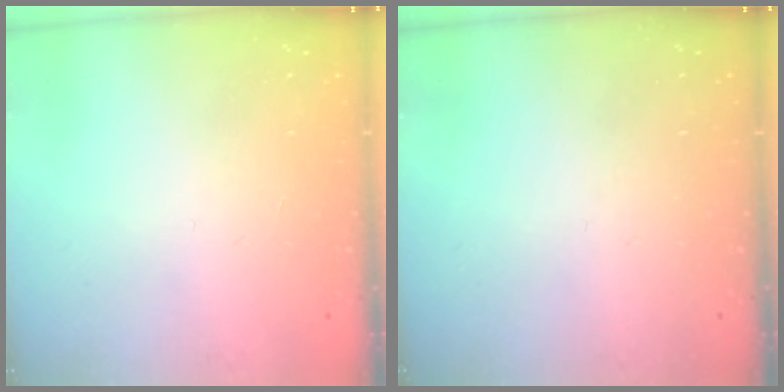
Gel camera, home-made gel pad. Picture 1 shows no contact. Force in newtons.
{"total": 0.0}